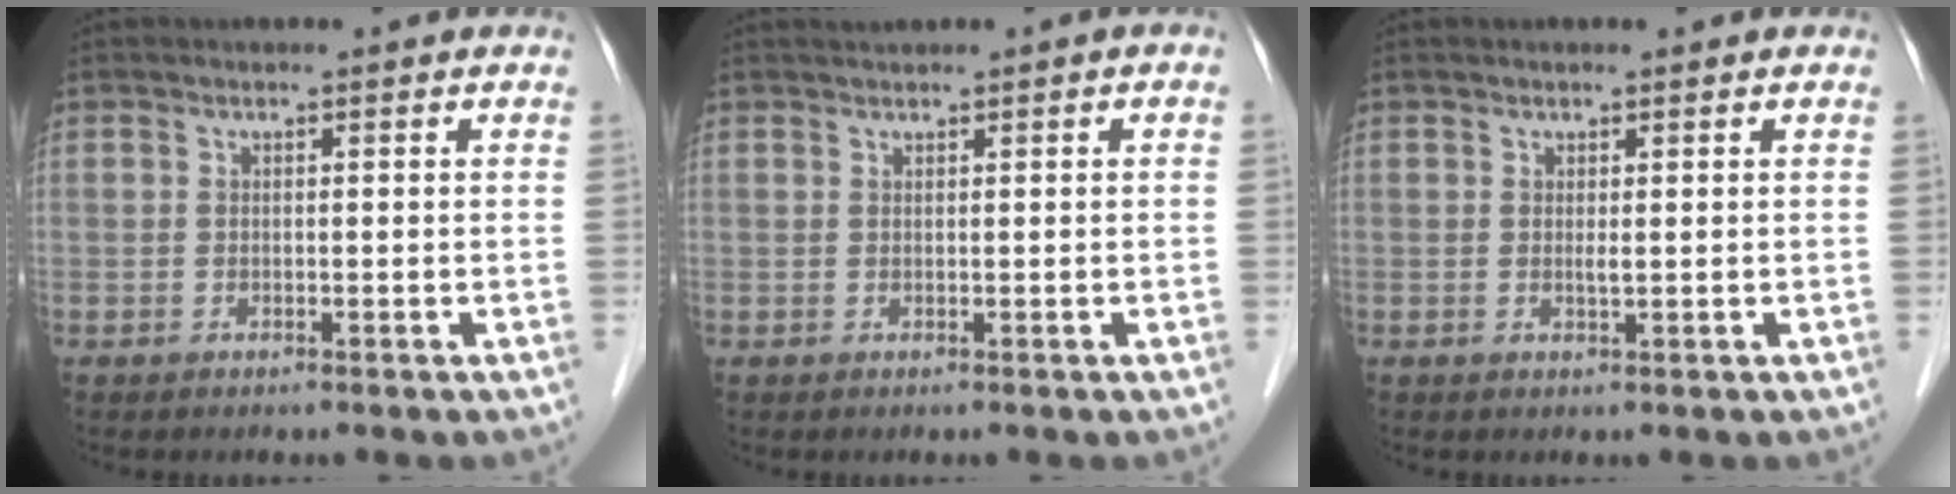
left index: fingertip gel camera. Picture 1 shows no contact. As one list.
[{"total": 1.0, "force": [0.6, 0.2, 0.7], "torque": [-0.014, 0.015, 0.013]}, {"total": 0.8, "force": [0.2, 0.0, 0.8], "torque": [-0.017, -0.002, 0.004]}]